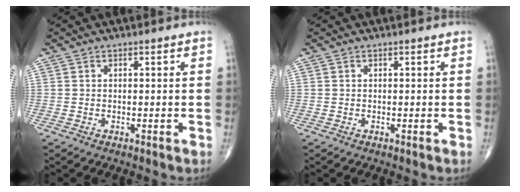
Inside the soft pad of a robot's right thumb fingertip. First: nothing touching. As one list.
[{"total": 0.0}]